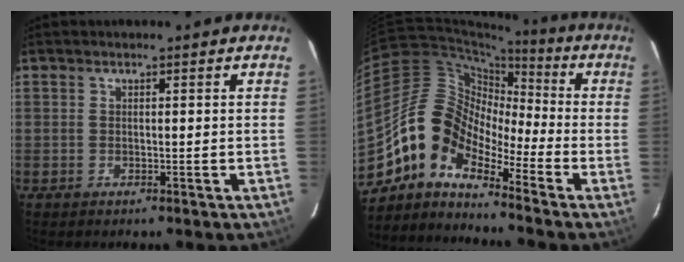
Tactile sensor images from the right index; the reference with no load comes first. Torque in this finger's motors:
{"motor_torque": [1.27, -0.86, 0.85, 0.08]}